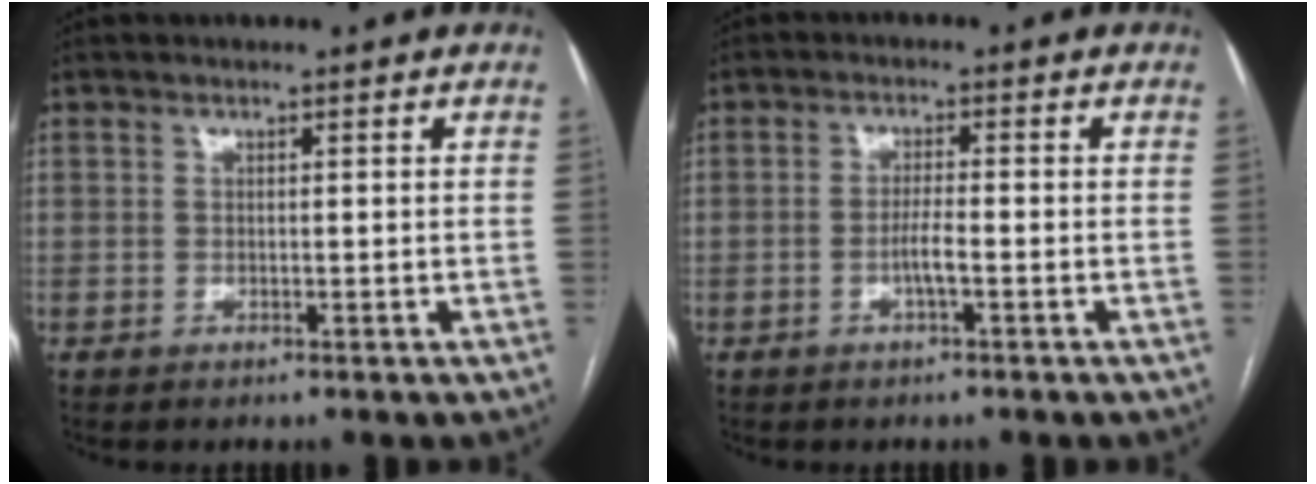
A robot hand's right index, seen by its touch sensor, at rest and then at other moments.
{"total": 2.5, "force": [-1.0, 0.0, 2.3], "torque": [-0.045, 0.000, -0.020]}